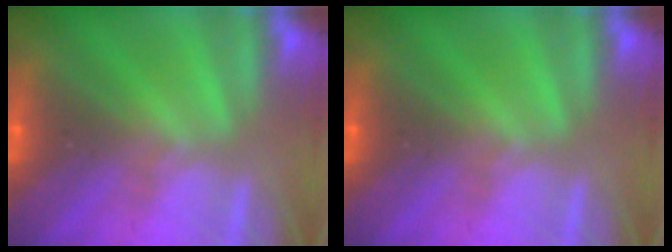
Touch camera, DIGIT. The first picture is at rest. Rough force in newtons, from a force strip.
{"total": 0.0}